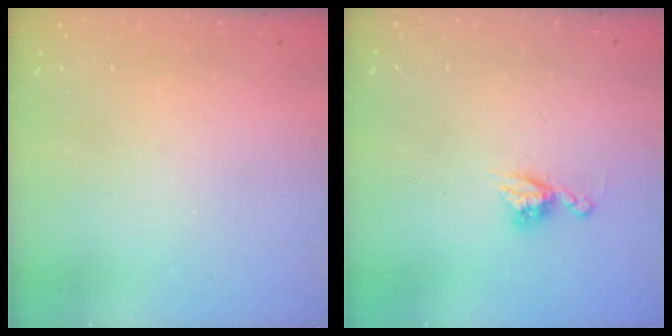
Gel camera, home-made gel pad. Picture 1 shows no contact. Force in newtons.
{"total": 7.7, "press": 7.7, "slide": 0.6}